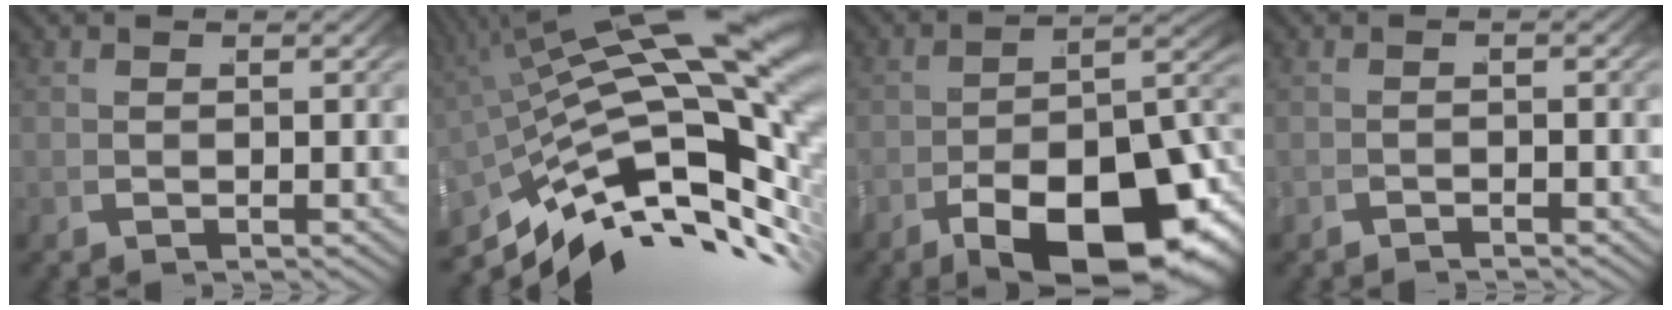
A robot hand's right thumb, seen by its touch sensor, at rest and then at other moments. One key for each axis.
{"total": 14.9, "fx": -1.1, "fy": 7.2, "fz": 12.9, "tx": -0.211, "ty": -0.019, "tz": 0.005}
{"total": 14.7, "fx": -4.9, "fy": 7.3, "fz": 11.8, "tx": -0.176, "ty": -0.051, "tz": -0.047}
{"total": 1.2, "fx": -0.9, "fy": -0.6, "fz": -0.3, "tx": 0.014, "ty": 0.002, "tz": -0.020}